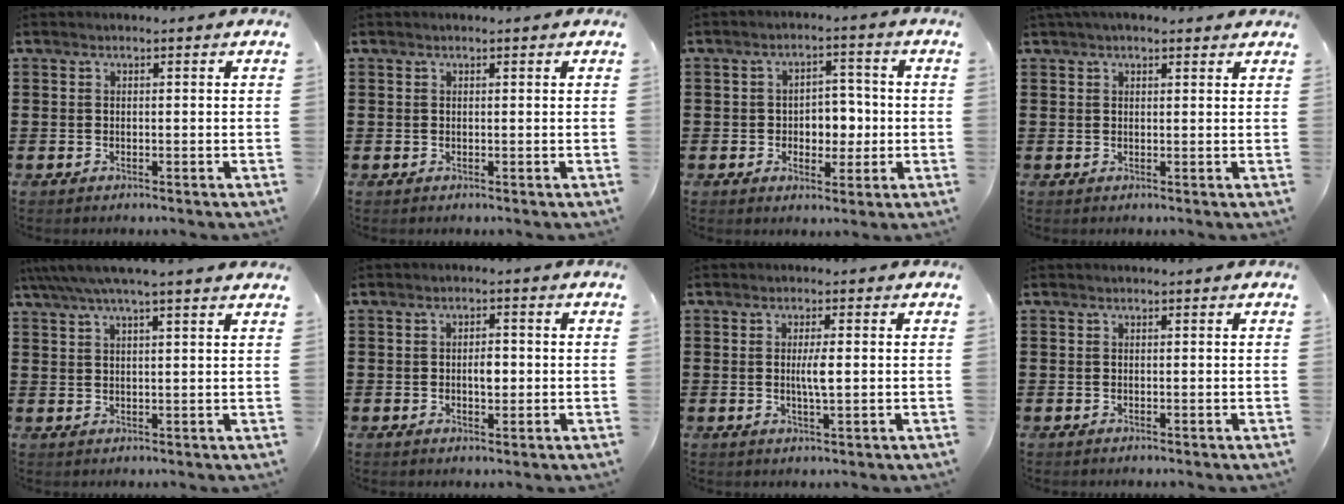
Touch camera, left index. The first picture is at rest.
{"total": 0.0}
{"total": 4.7, "force": [-0.6, 3.7, 2.9], "torque": [-0.050, 0.006, -0.019]}
{"total": 2.3, "force": [1.7, 1.1, 1.0], "torque": [-0.025, 0.007, 0.032]}
{"total": 4.2, "force": [3.4, 0.0, 2.5], "torque": [-0.060, -0.008, 0.059]}
{"total": 2.7, "force": [-0.1, 1.3, 2.4], "torque": [-0.039, 0.001, -0.007]}
{"total": 3.1, "force": [0.1, 0.4, 3.1], "torque": [-0.059, -0.003, -0.001]}
{"total": 0.0}